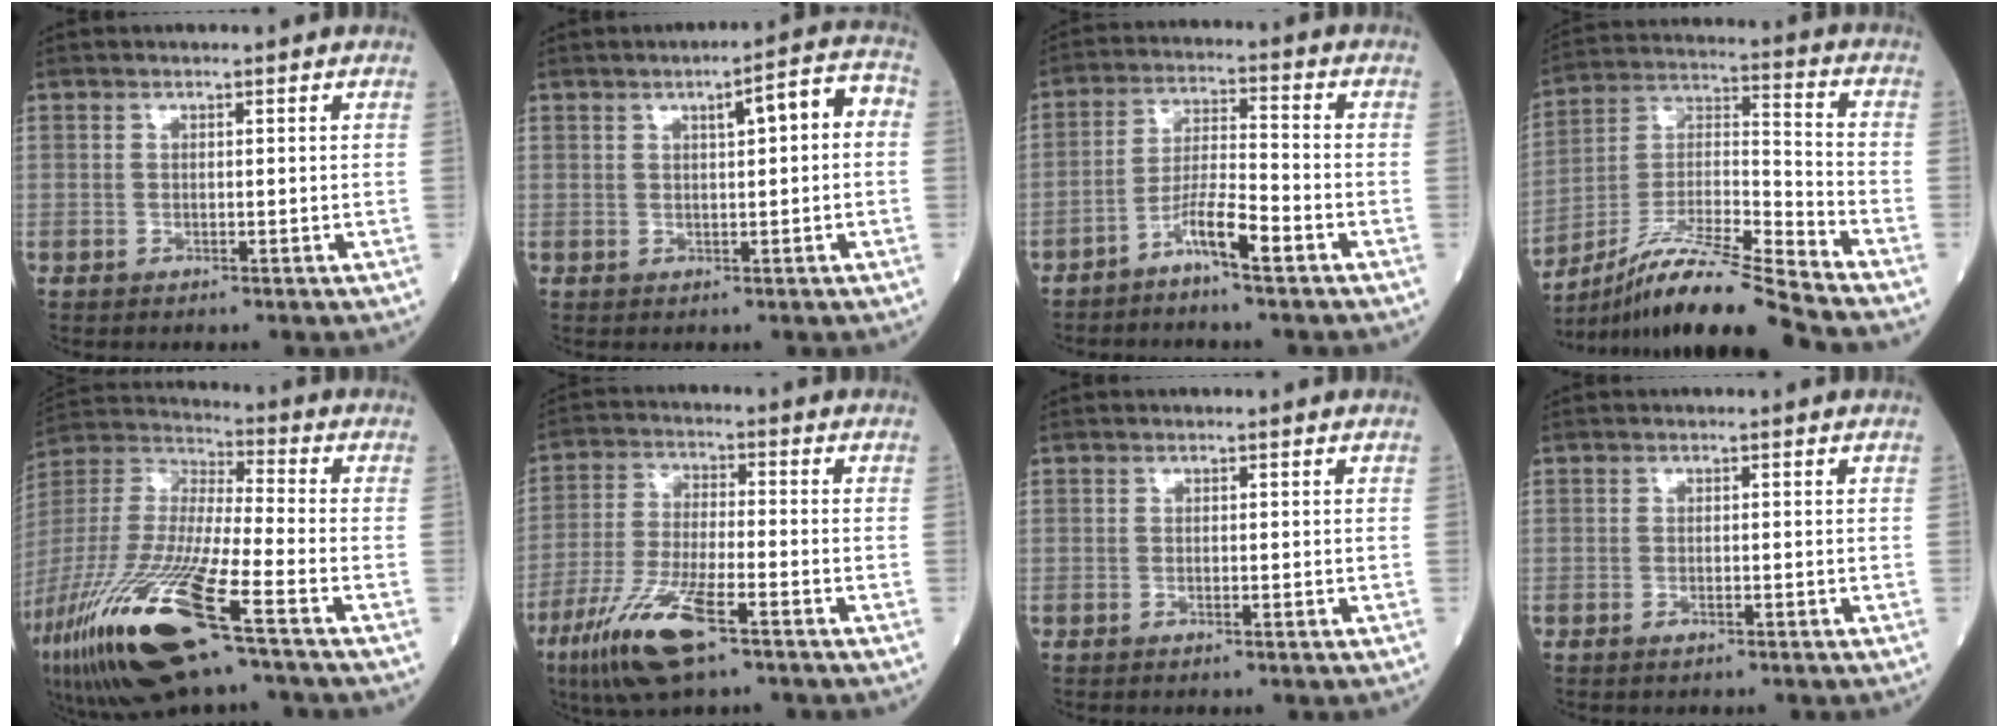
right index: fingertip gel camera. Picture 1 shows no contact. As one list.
[{"total": 5.5, "force": [0.9, 1.1, 5.4], "torque": [-0.075, 0.027, 0.010]}, {"total": 6.1, "force": [-4.2, 0.3, 4.5], "torque": [-0.087, 0.007, -0.081]}, {"total": 17.0, "force": [-14.7, -1.3, 8.5], "torque": [-0.164, 0.003, -0.266]}, {"total": 26.0, "force": [-14.5, 4.1, 21.1], "torque": [-0.493, -0.065, -0.276]}, {"total": 11.9, "force": [-6.9, 1.8, 9.6], "torque": [-0.202, -0.028, -0.127]}, {"total": 0.5, "force": [-0.2, 0.0, 0.5], "torque": [-0.006, -0.001, -0.002]}, {"total": 0.9, "force": [-0.5, 0.3, 0.7], "torque": [-0.015, -0.001, -0.007]}]